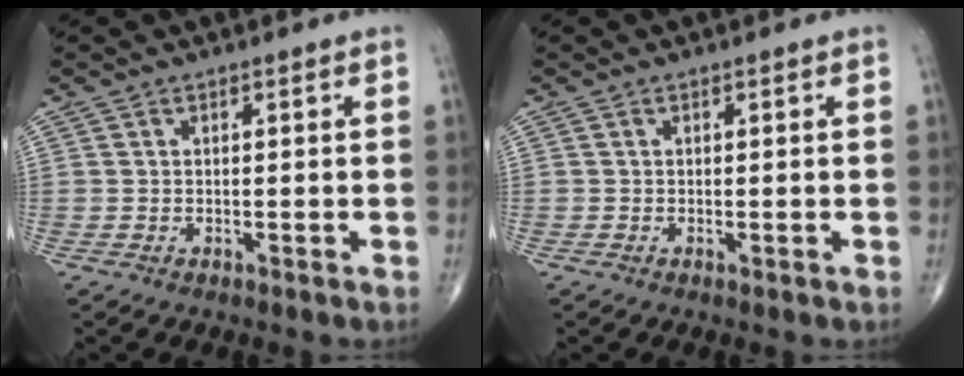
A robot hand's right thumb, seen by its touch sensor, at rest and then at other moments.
{"total": 0.0}